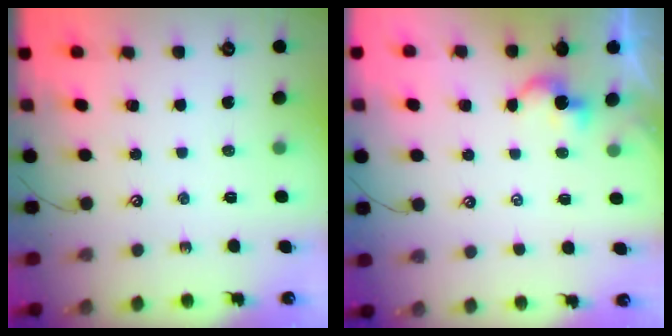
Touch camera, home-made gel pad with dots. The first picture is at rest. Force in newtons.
{"total": 3.9, "press": 3.9, "slide": 0.0}